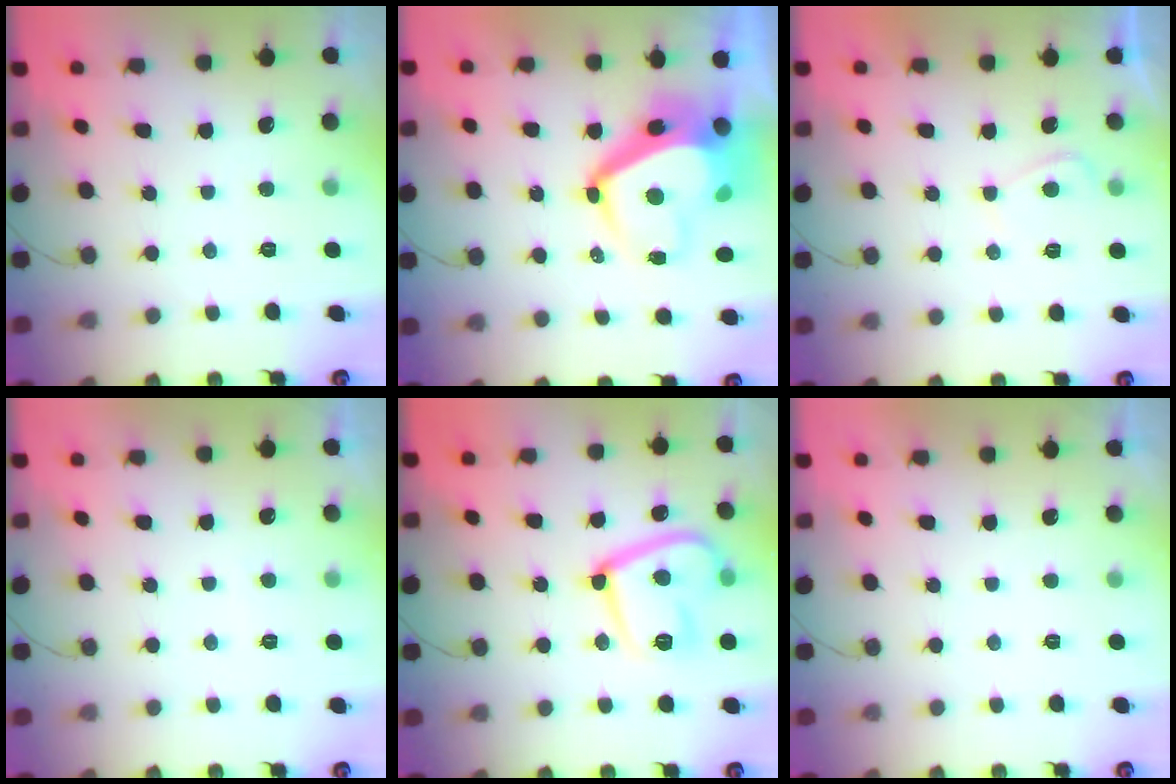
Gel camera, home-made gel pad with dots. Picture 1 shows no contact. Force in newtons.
{"total": 9.0, "press": 9.0, "slide": 0.5}
{"total": 1.0, "press": 0.7, "slide": 0.6}
{"total": 0.0}
{"total": 15.3, "press": 15.2, "slide": 1.7}
{"total": 2.3, "press": 2.3, "slide": 0.4}